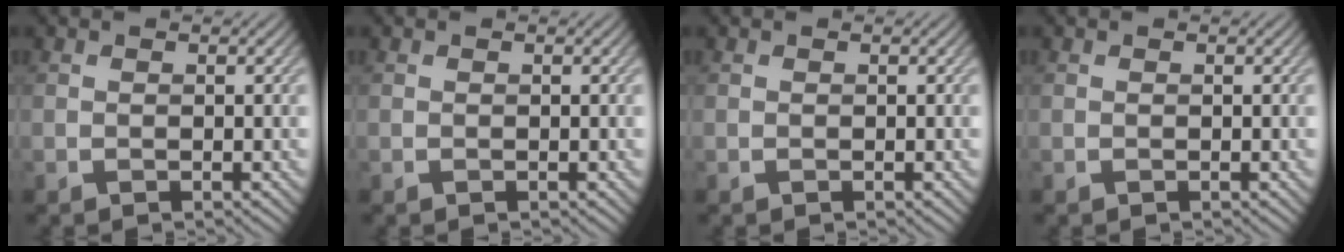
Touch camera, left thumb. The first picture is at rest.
{"total": 0.0}
{"total": 0.0}
{"total": 0.0}